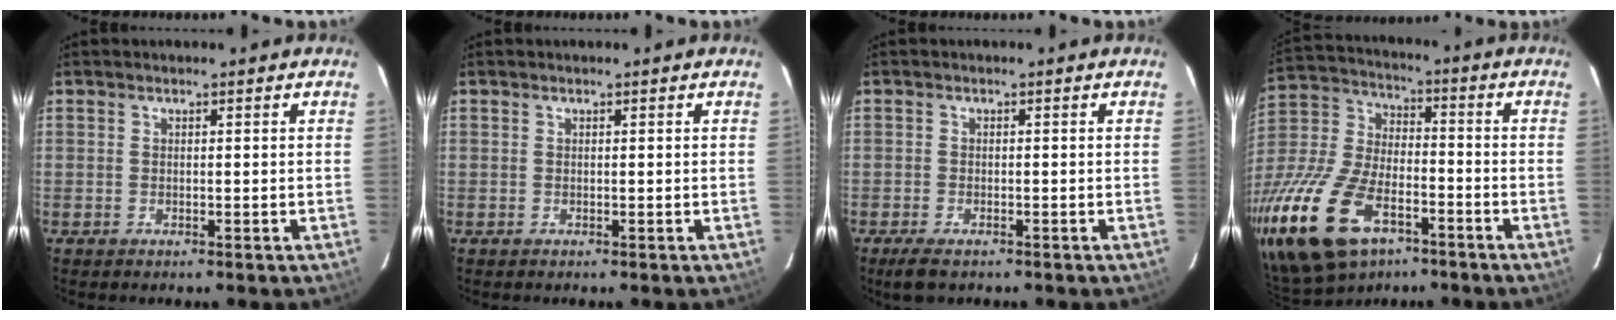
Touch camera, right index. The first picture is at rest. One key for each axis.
{"total": 0.0}
{"total": 3.9, "fx": -2.8, "fy": 1.5, "fz": 2.2, "tx": -0.055, "ty": -0.014, "tz": -0.049}
{"total": 24.3, "fx": -13.4, "fy": 13.1, "fz": 15.4, "tx": -0.347, "ty": -0.021, "tz": -0.239}